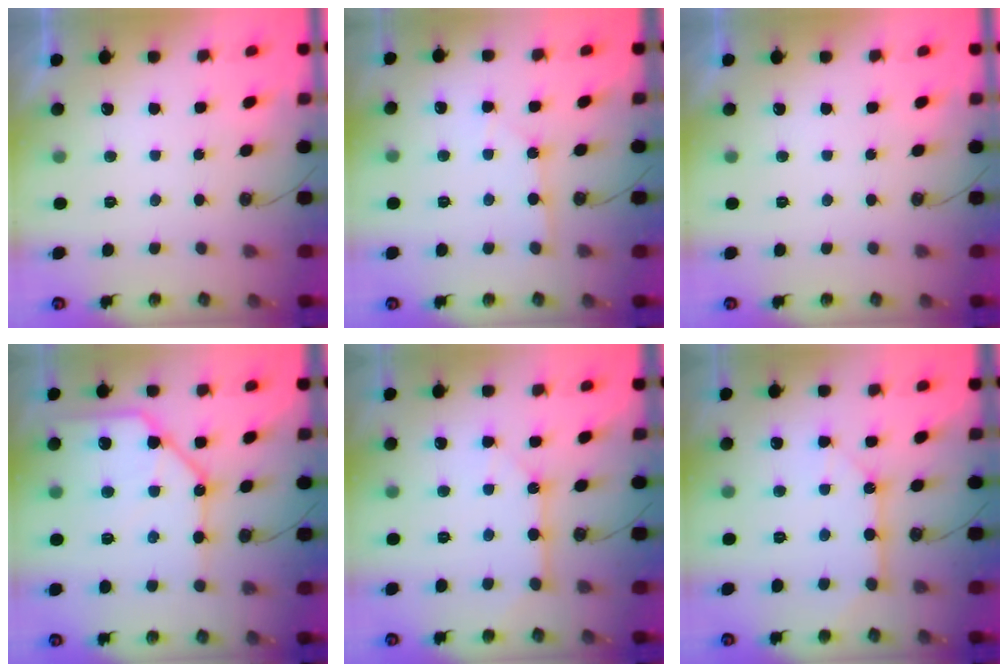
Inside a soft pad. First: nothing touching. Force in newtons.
{"total": 1.5, "press": 1.5, "slide": 0.2}
{"total": 0.0}
{"total": 14.2, "press": 14.1, "slide": 1.9}
{"total": 8.4, "press": 8.4, "slide": 0.8}
{"total": 10.4, "press": 10.4, "slide": 0.9}